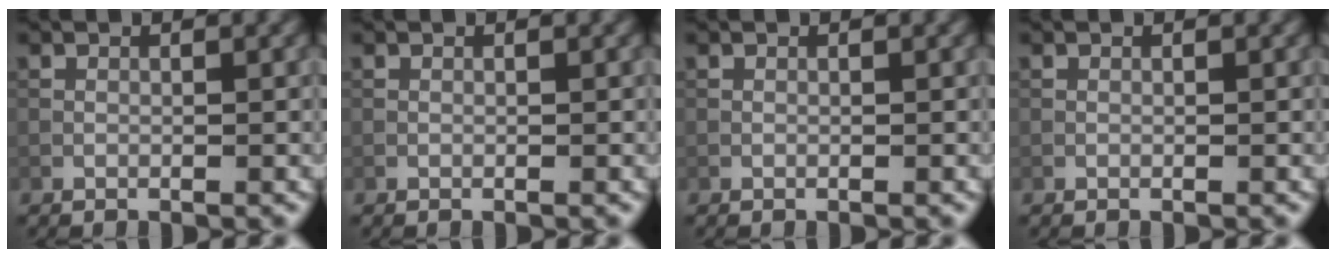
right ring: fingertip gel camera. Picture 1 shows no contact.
{"total": 0.0}
{"total": 0.0}
{"total": 0.0}